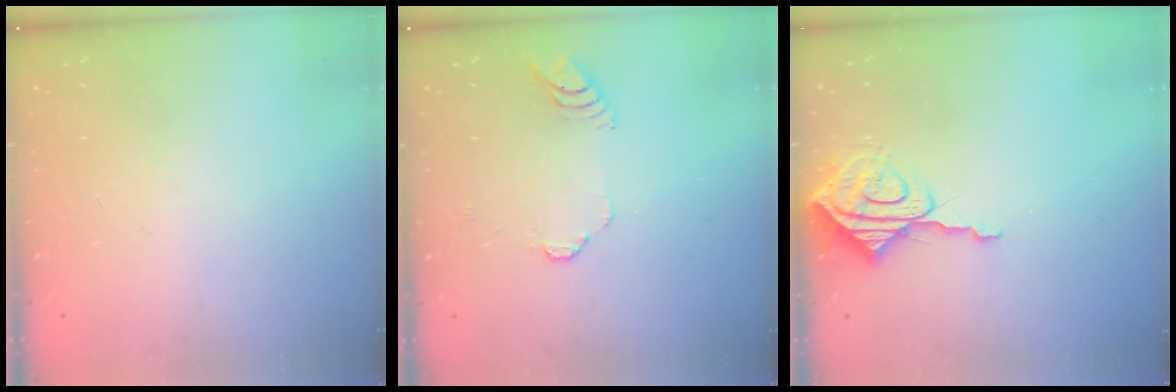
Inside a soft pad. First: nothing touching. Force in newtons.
{"total": 4.2, "press": 4.2, "slide": 0.3}
{"total": 9.0, "press": 8.9, "slide": 0.8}